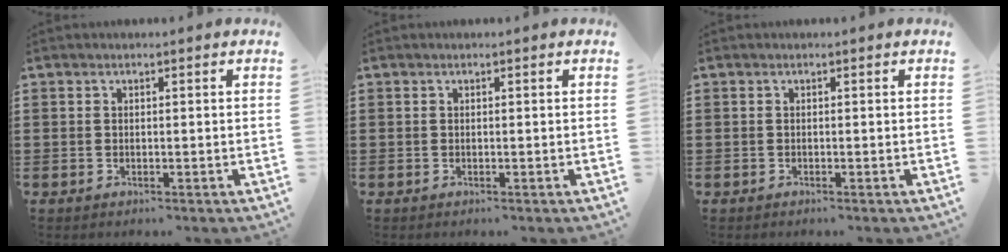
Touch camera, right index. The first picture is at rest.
{"total": 0.0}
{"total": 0.0}